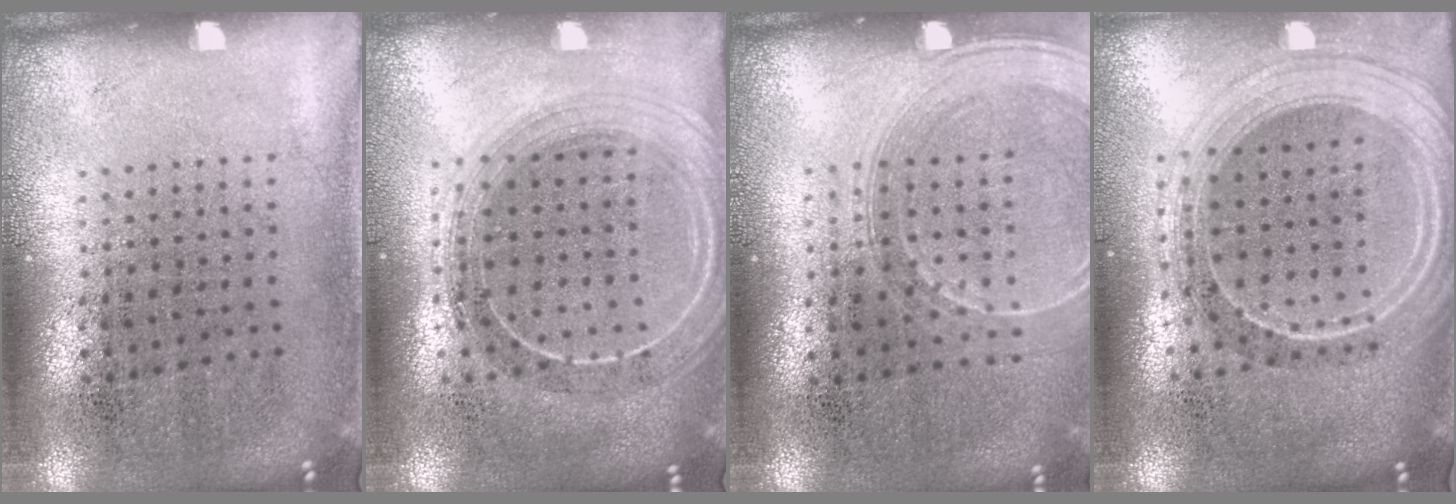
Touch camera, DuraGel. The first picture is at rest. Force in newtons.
{"total": 2.0, "press": 1.7, "slide": 0.9}
{"total": 1.5, "press": 1.5, "slide": 0.4}
{"total": 2.3, "press": 2.0, "slide": 1.2}